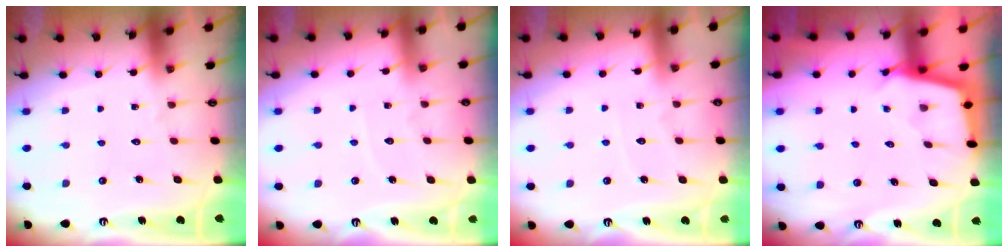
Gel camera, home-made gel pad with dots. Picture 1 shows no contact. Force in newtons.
{"total": 4.0, "press": 4.0, "slide": 0.6}
{"total": 3.3, "press": 3.3, "slide": 0.4}
{"total": 2.3, "press": 2.3, "slide": 0.2}